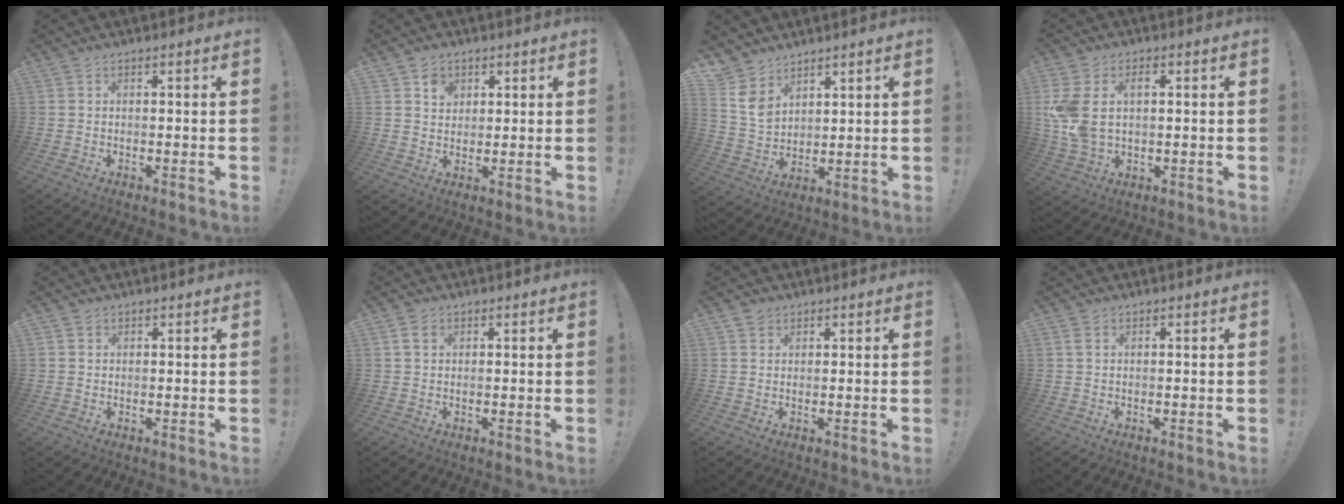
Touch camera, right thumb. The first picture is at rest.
{"total": 4.3, "force": [2.2, 3.6, 1.1], "torque": [-0.007, -0.011, 0.035]}
{"total": 8.2, "force": [5.7, 5.4, 2.3], "torque": [-0.044, -0.039, 0.117]}
{"total": 9.9, "force": [2.3, 6.4, 7.2], "torque": [-0.159, -0.006, 0.041]}
{"total": 1.3, "force": [0.6, 1.1, 0.0], "torque": [0.000, 0.001, 0.011]}
{"total": 2.5, "force": [1.1, 1.6, 1.5], "torque": [-0.028, 0.004, 0.019]}
{"total": 2.1, "force": [1.4, 1.5, 0.2], "torque": [-0.006, 0.000, 0.026]}
{"total": 0.8, "force": [0.5, 0.4, 0.6], "torque": [-0.004, -0.001, 0.007]}